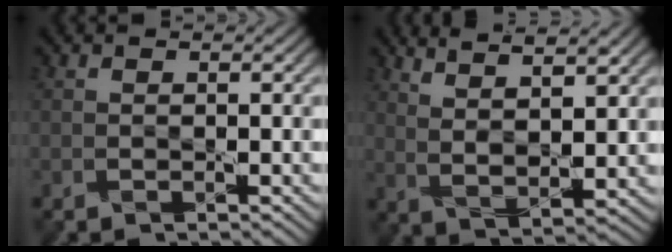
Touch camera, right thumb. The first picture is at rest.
{"total": 8.0, "force": [5.7, 1.7, 5.4], "torque": [-0.088, -0.003, 0.088]}